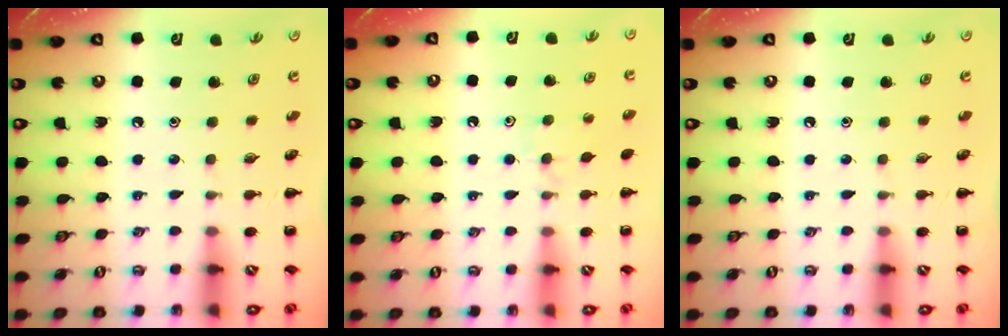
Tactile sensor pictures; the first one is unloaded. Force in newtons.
{"total": 5.4, "press": 5.1, "slide": 1.8}
{"total": 0.0}